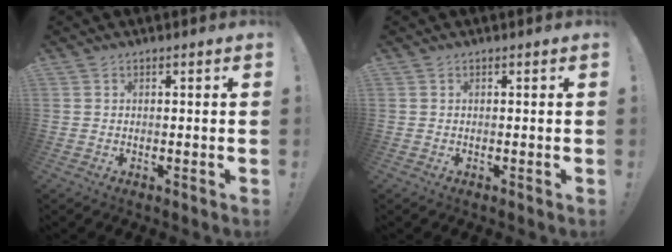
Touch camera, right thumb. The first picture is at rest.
{"total": 0.0}